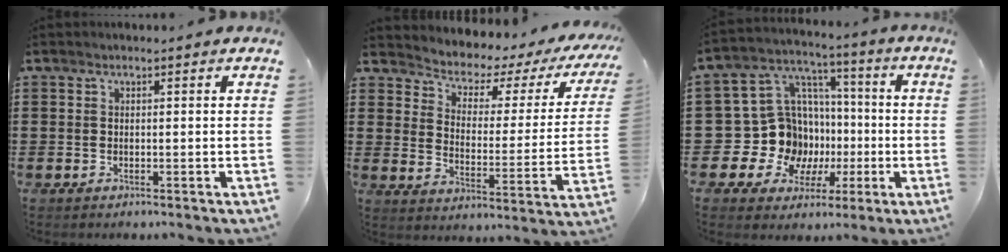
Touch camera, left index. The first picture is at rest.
{"total": 3.2, "force": [2.7, 1.5, 0.8], "torque": [-0.040, -0.029, 0.035]}
{"total": 14.4, "force": [-2.4, 13.1, 5.3], "torque": [-0.151, -0.011, -0.023]}